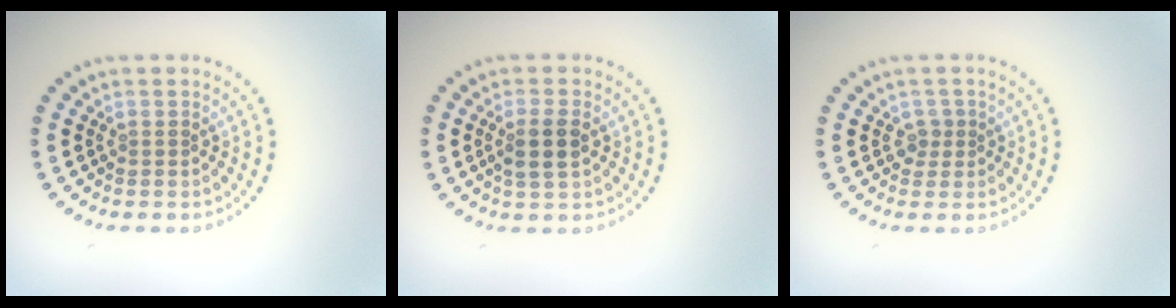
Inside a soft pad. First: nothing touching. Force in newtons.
{"total": 2.6, "press": 2.4, "slide": 0.8}
{"total": 1.2, "press": 1.0, "slide": 0.7}